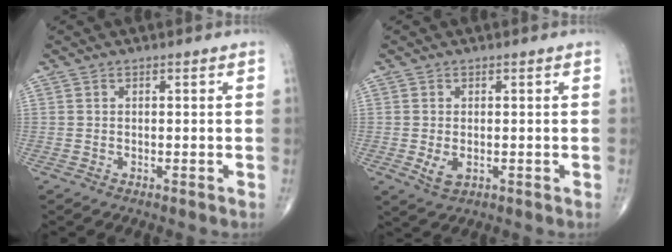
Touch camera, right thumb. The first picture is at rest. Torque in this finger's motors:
{"motor_torque": [-0.13, 0.08, 0.09, 0.09, 0.07]}